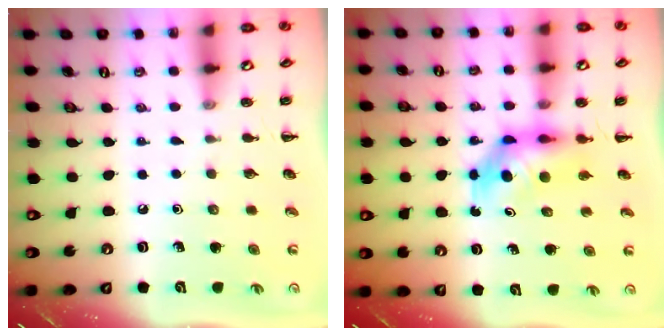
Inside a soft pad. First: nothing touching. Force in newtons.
{"total": 5.1, "press": 5.0, "slide": 0.6}